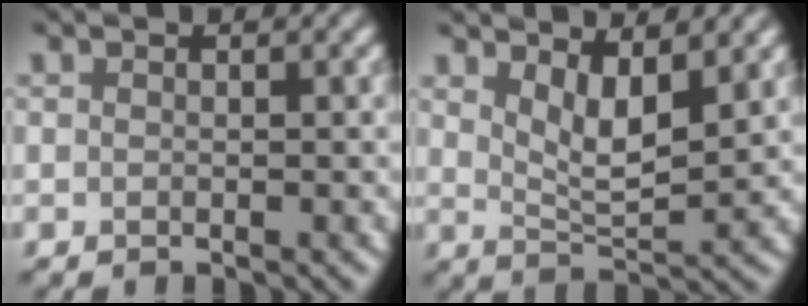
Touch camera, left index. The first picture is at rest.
{"total": 4.0, "force": [2.0, 1.4, 3.2], "torque": [-0.064, -0.015, 0.036]}